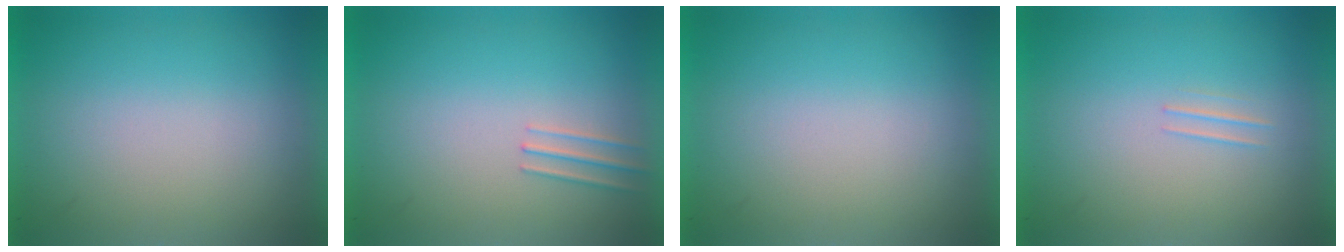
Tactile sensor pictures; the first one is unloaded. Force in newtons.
{"total": 1.0}
{"total": 0.0}
{"total": 1.0}